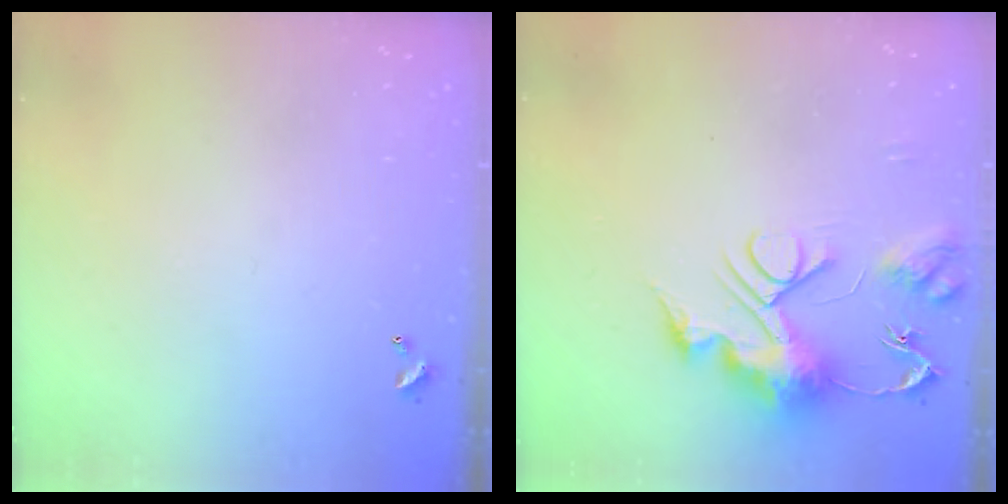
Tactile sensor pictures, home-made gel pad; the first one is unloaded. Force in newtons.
{"total": 10.7, "press": 10.7, "slide": 1.1}